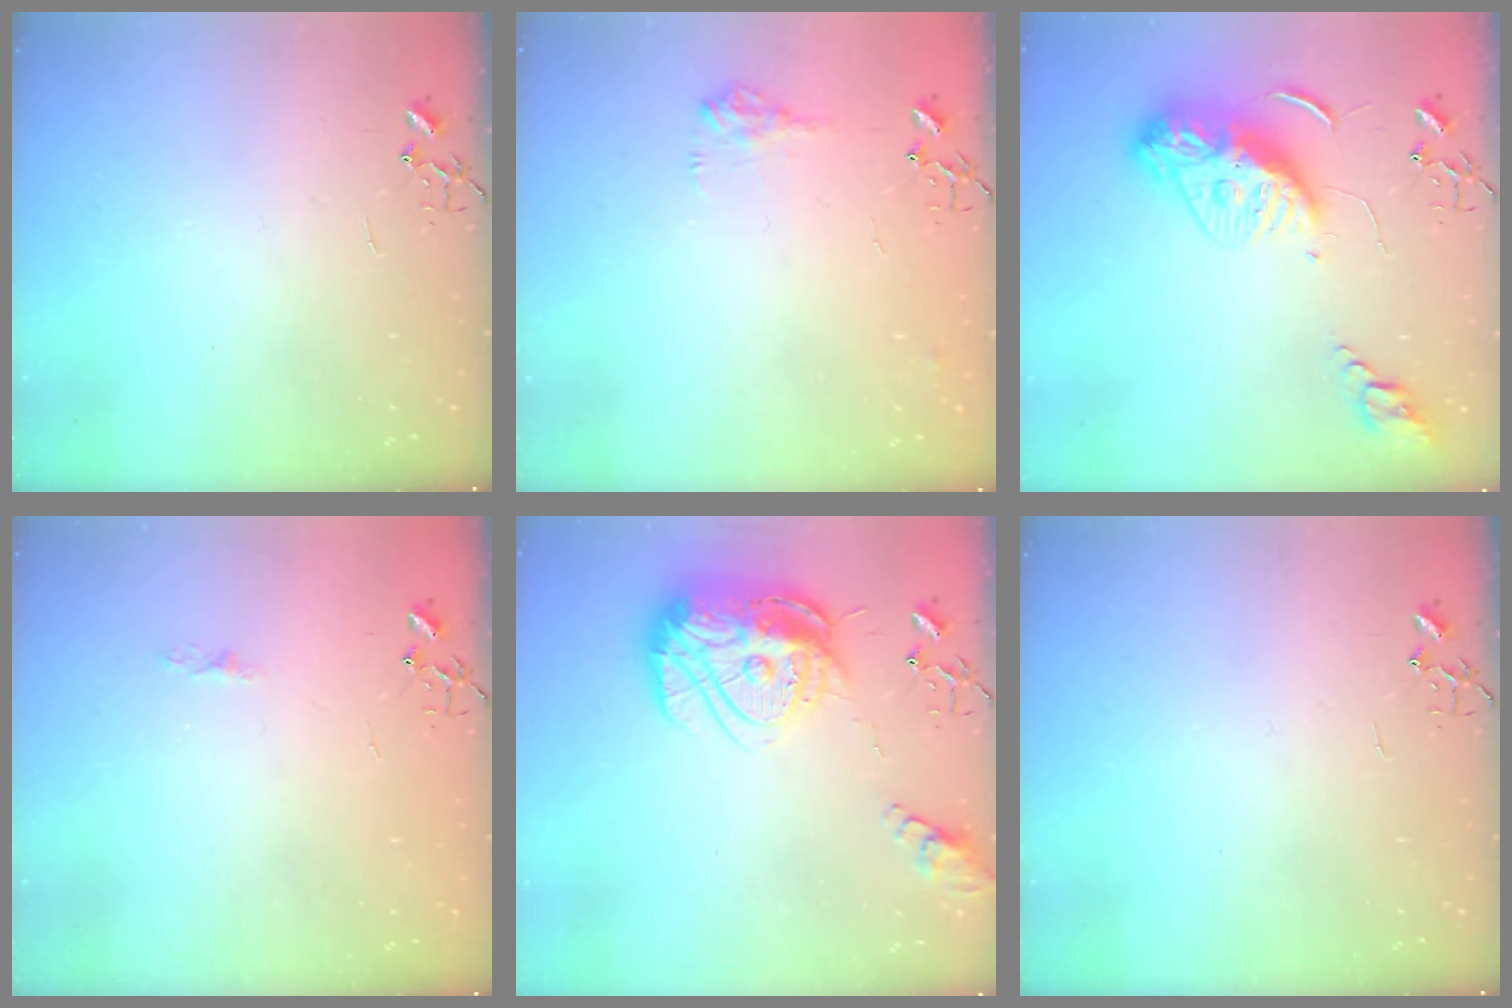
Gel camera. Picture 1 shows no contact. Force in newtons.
{"total": 8.1, "press": 8.1, "slide": 0.3}
{"total": 12.9, "press": 12.9, "slide": 1.2}
{"total": 3.6, "press": 3.5, "slide": 0.5}
{"total": 18.8, "press": 18.8, "slide": 1.8}
{"total": 0.0}